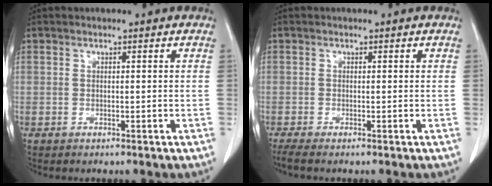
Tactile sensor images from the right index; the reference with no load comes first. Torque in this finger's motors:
{"motor_torque": [0.01, -0.02, 0.06, 0.02]}